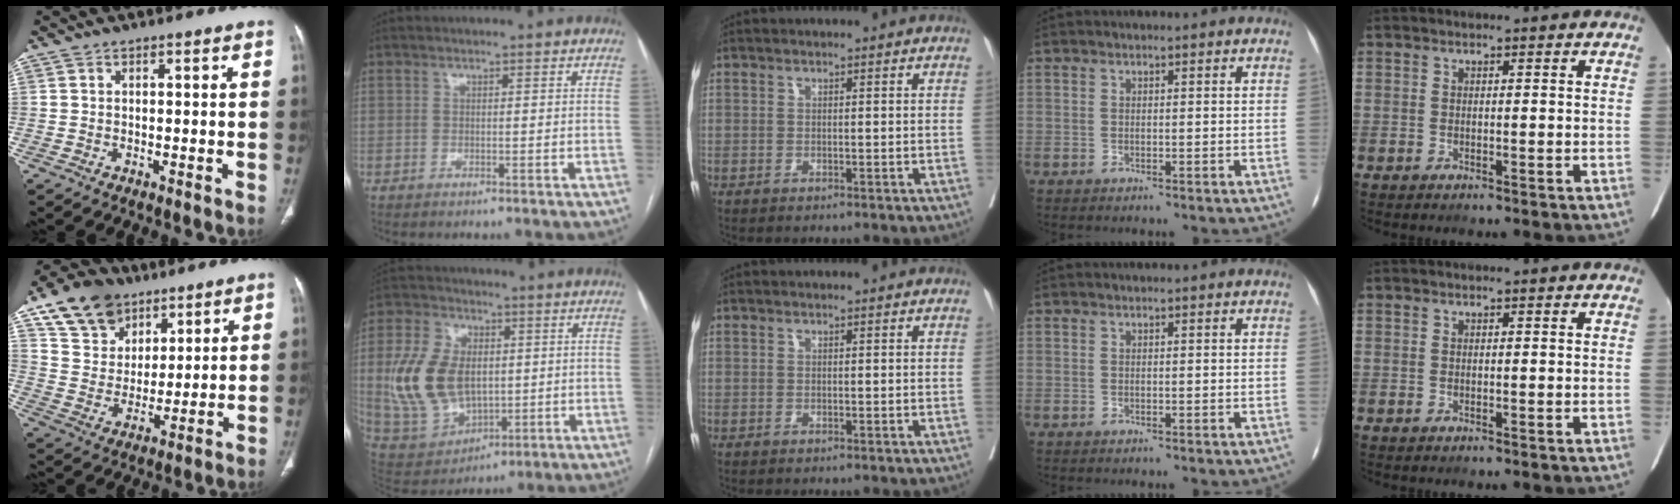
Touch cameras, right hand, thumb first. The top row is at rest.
{"thumb": {"total": 14.6, "force": [8.8, 10.2, 5.6], "torque": [-0.071, -0.022, 0.166]}, "index": {"total": 15.6, "force": [0.7, 10.3, 11.7], "torque": [-0.257, 0.018, 0.033]}}